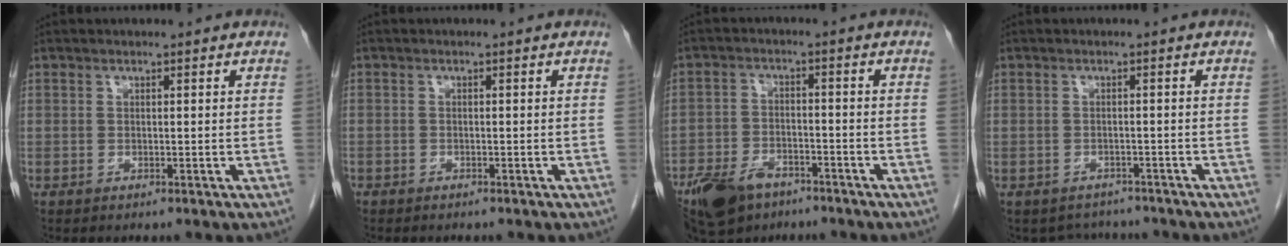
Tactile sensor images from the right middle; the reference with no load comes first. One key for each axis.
{"total": 0.9, "fx": -0.7, "fy": 0.3, "fz": 0.3, "tx": -0.003, "ty": 0.000, "tz": -0.009}
{"total": 9.6, "fx": -6.7, "fy": 5.1, "fz": 4.6, "tx": -0.086, "ty": -0.006, "tz": -0.114}
{"total": 4.5, "fx": -4.1, "fy": 1.9, "fz": 0.1, "tx": 0.002, "ty": 0.007, "tz": -0.053}